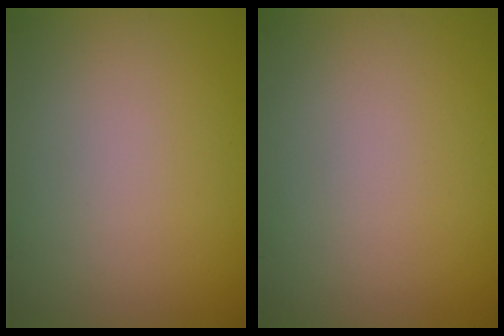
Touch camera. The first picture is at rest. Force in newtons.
{"total": 0.0}